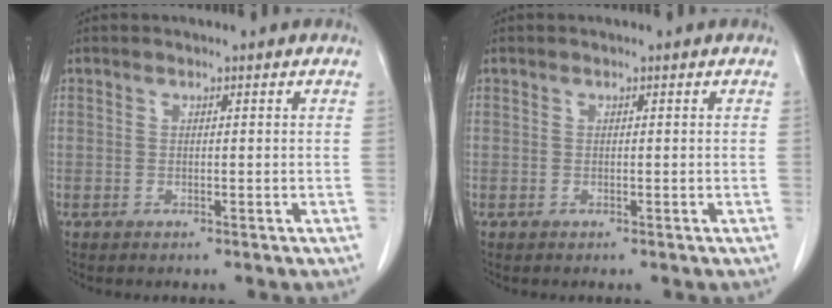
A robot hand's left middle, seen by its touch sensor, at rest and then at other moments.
{"total": 0.0}